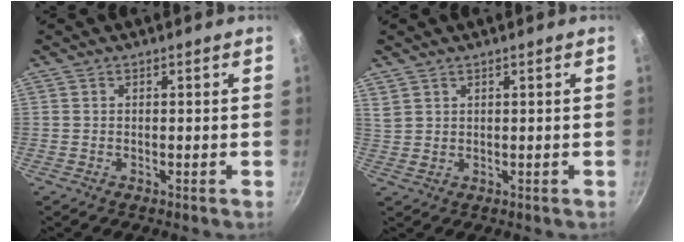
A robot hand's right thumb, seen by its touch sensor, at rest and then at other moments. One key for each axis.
{"total": 2.4, "fx": 1.7, "fy": 1.4, "fz": 1.0, "tx": -0.013, "ty": -0.007, "tz": 0.039}